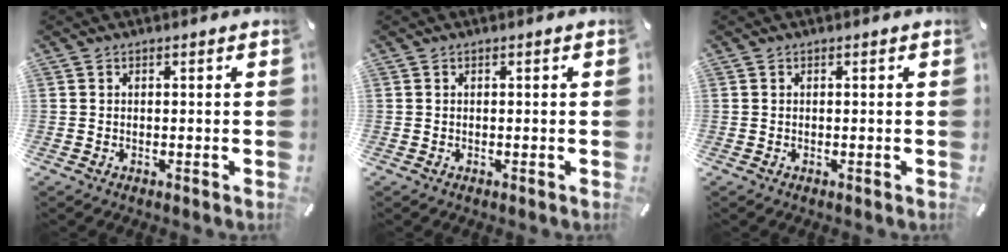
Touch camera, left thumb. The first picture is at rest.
{"total": 0.0}
{"total": 0.0}